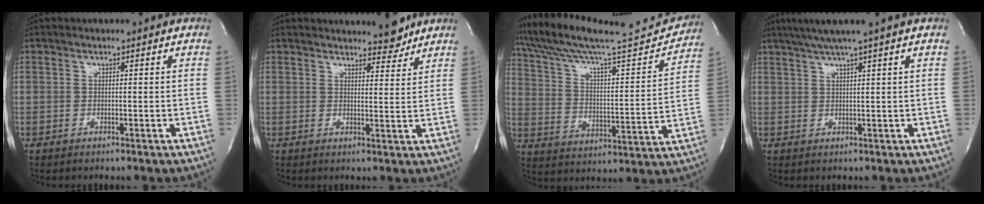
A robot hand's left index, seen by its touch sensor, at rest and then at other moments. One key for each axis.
{"total": 3.8, "fx": 3.6, "fy": 0.9, "fz": 1.0, "tx": -0.010, "ty": -0.019, "tz": 0.040}
{"total": 22.7, "fx": 21.0, "fy": 1.4, "fz": 8.4, "tx": -0.147, "ty": -0.031, "tz": 0.314}
{"total": 5.4, "fx": 3.8, "fy": -1.4, "fz": 3.6, "tx": -0.057, "ty": 0.014, "tz": 0.067}